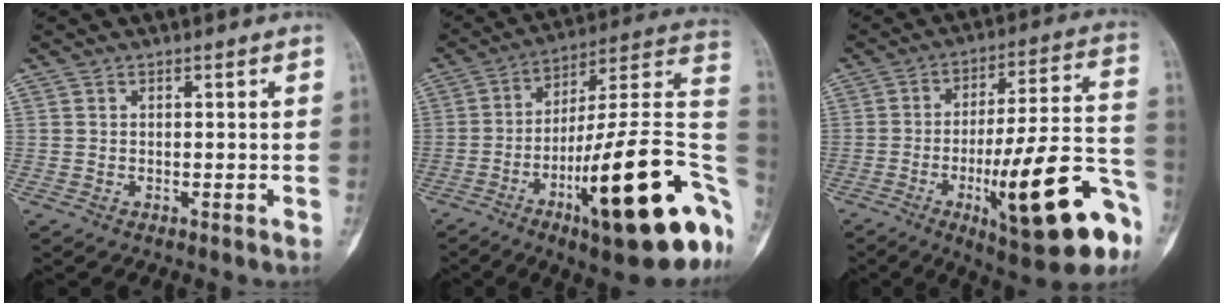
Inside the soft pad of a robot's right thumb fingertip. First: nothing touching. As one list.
[{"total": 28.9, "force": [-9.9, 6.8, 26.3], "torque": [-0.323, 0.045, -0.147]}, {"total": 24.3, "force": [-9.6, 6.0, 21.5], "torque": [-0.292, 0.039, -0.137]}]